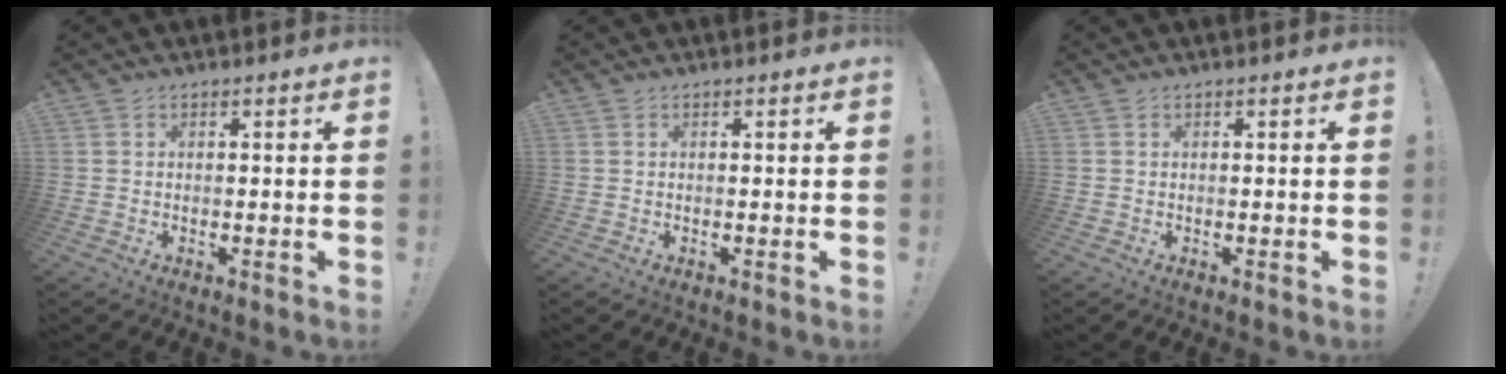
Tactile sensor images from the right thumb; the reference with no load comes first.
{"total": 0.0}
{"total": 0.0}